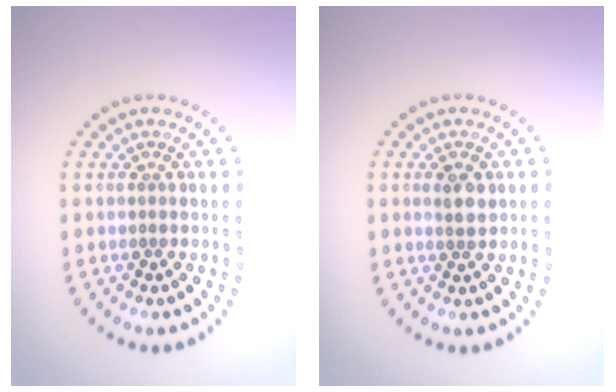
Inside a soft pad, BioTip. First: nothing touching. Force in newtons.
{"total": 1.7, "press": 1.6, "slide": 0.5}